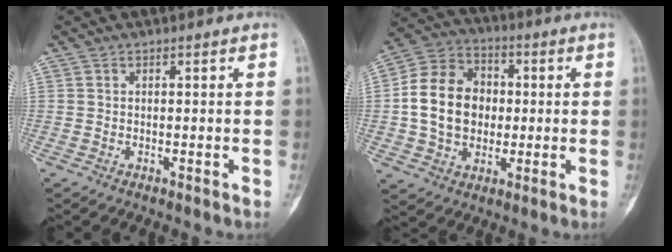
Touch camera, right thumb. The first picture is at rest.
{"total": 14.7, "force": [-0.1, 11.6, 9.0], "torque": [-0.137, 0.025, -0.005]}